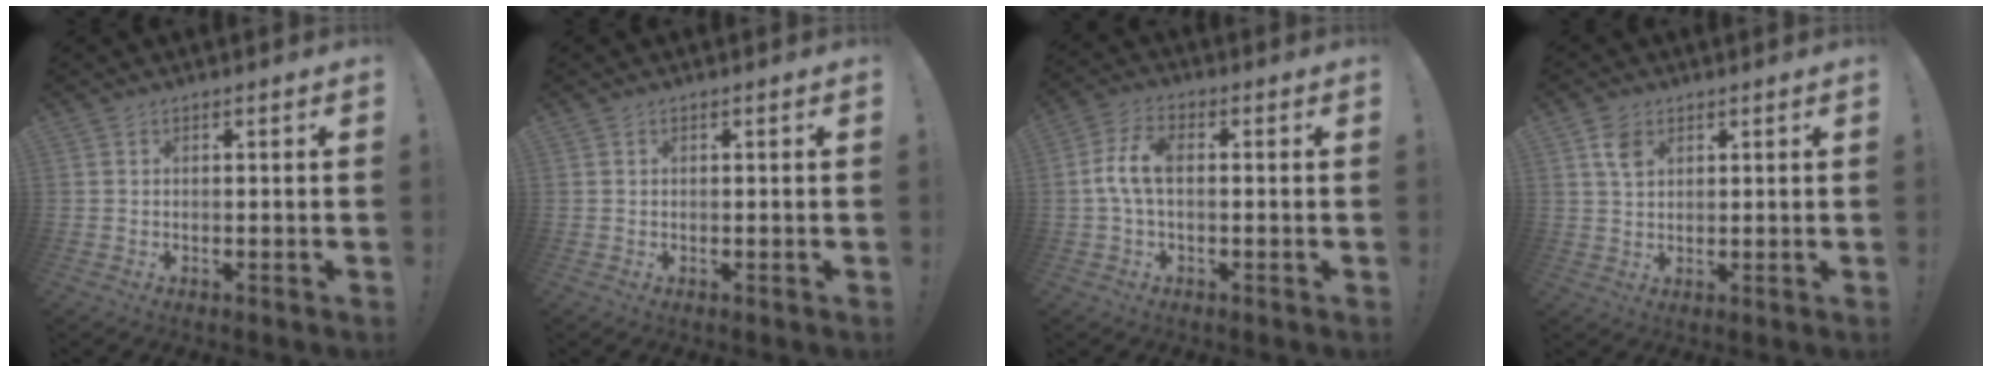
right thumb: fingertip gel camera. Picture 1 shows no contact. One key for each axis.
{"total": 0.0}
{"total": 7.5, "fx": 0.0, "fy": 3.9, "fz": 6.4, "tx": -0.135, "ty": 0.006, "tz": 0.004}
{"total": 4.6, "fx": 2.2, "fy": 3.1, "fz": 2.6, "tx": -0.033, "ty": -0.007, "tz": 0.040}